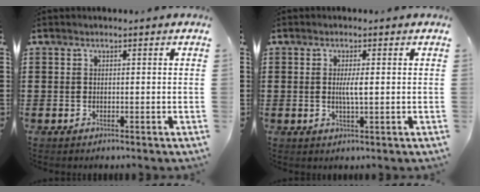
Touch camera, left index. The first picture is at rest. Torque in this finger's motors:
{"motor_torque": [0.18, 0.01, 0.11, 0.04]}